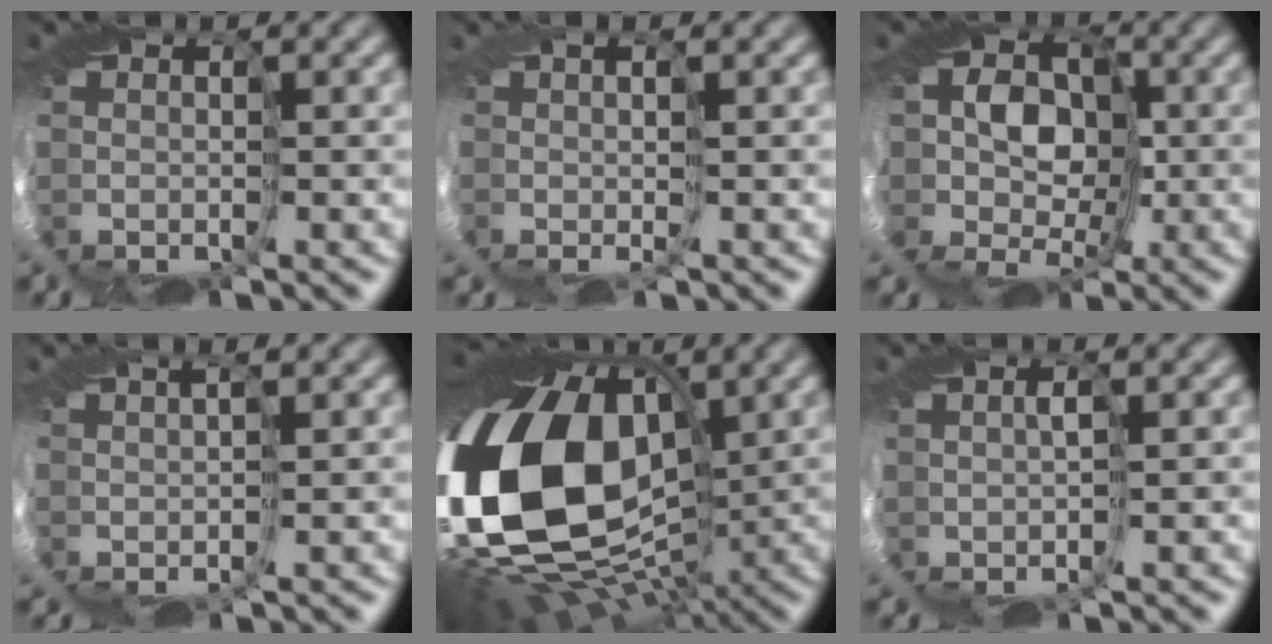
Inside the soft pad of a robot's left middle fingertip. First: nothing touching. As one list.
[{"total": 2.5, "force": [0.3, -2.5, -0.5], "torque": [0.022, 0.004, -0.017]}, {"total": 6.3, "force": [0.5, 5.2, 3.6], "torque": [-0.020, 0.029, -0.045]}, {"total": 2.4, "force": [1.1, -2.0, -0.6], "torque": [0.022, 0.019, -0.001]}, {"total": 16.6, "force": [0.2, 10.7, 12.7], "torque": [-0.262, -0.046, -0.004]}, {"total": 2.2, "force": [0.4, -2.0, -0.8], "torque": [0.023, 0.013, 0.001]}]